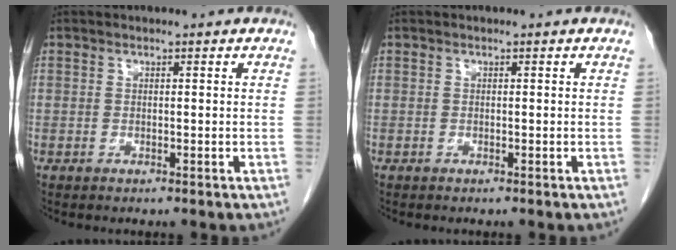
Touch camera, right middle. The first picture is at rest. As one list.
[{"total": 0.0}]